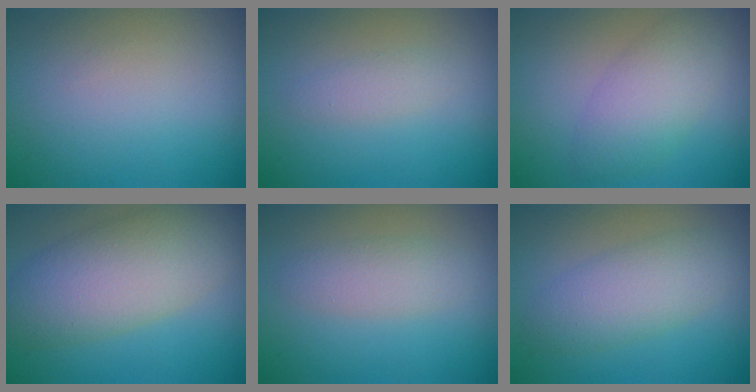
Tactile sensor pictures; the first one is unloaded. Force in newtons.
{"total": 1.3, "press": 1.3, "slide": 0.0}
{"total": 4.1, "press": 4.1, "slide": 0.3}
{"total": 7.5, "press": 7.5, "slide": 0.3}
{"total": 2.3, "press": 2.3, "slide": 0.1}
{"total": 4.0, "press": 4.0, "slide": 0.1}